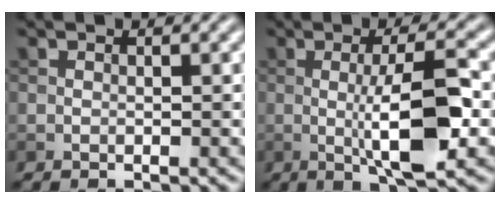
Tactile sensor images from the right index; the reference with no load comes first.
{"total": 7.6, "force": [-0.8, 1.6, 7.4], "torque": [-0.122, 0.000, -0.013]}